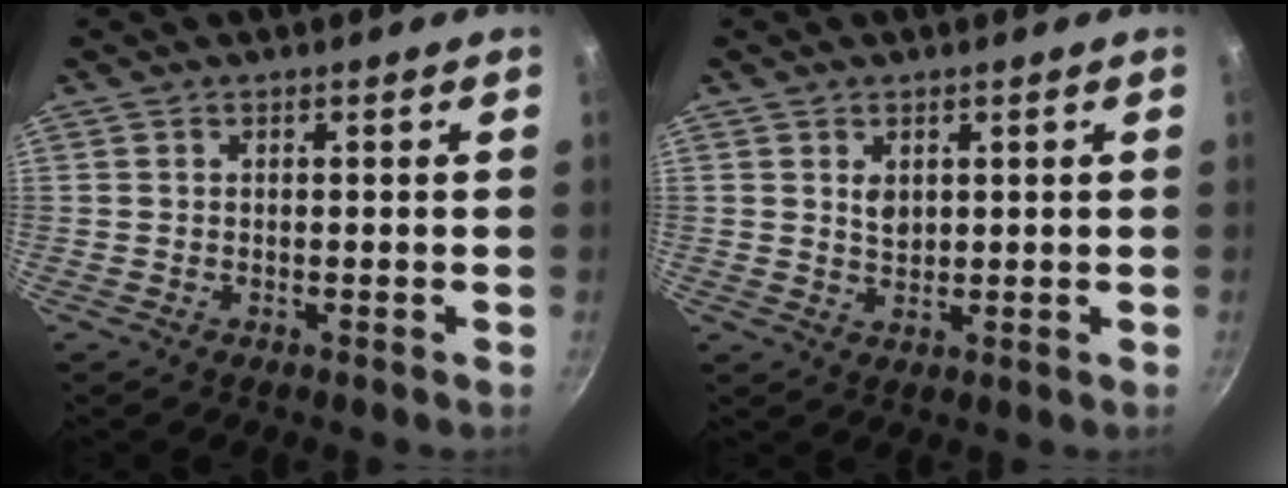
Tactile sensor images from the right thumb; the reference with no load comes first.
{"total": 2.8, "force": [1.0, 1.9, 1.8], "torque": [-0.019, -0.008, 0.022]}